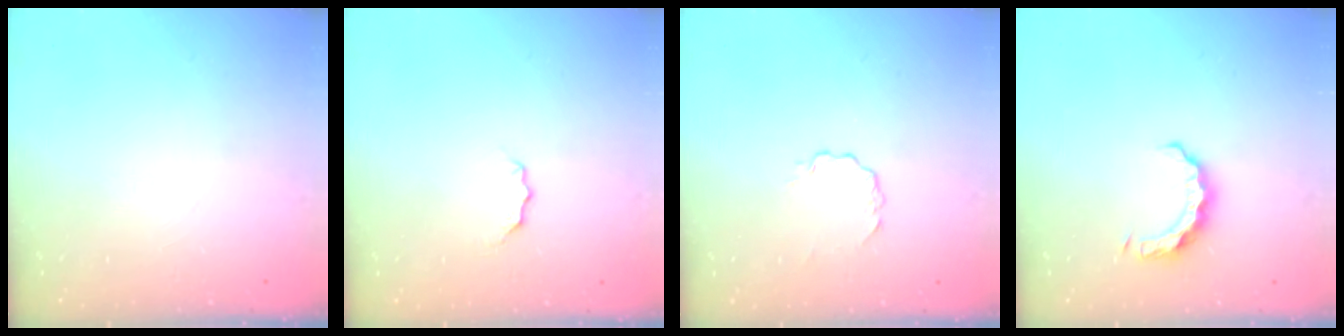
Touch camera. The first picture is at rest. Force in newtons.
{"total": 3.2, "press": 3.2, "slide": 0.4}
{"total": 1.7, "press": 1.7, "slide": 0.2}
{"total": 7.4, "press": 7.4, "slide": 0.6}